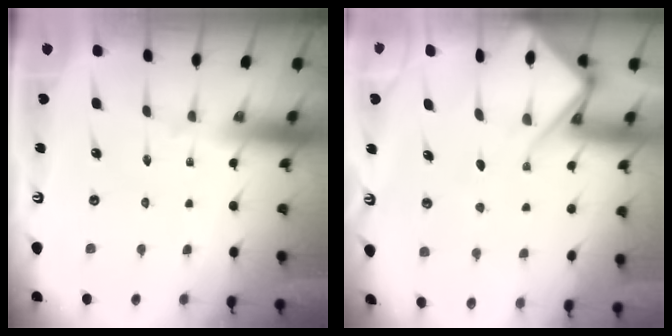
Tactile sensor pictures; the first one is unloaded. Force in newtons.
{"total": 10.4, "press": 10.3, "slide": 0.8}